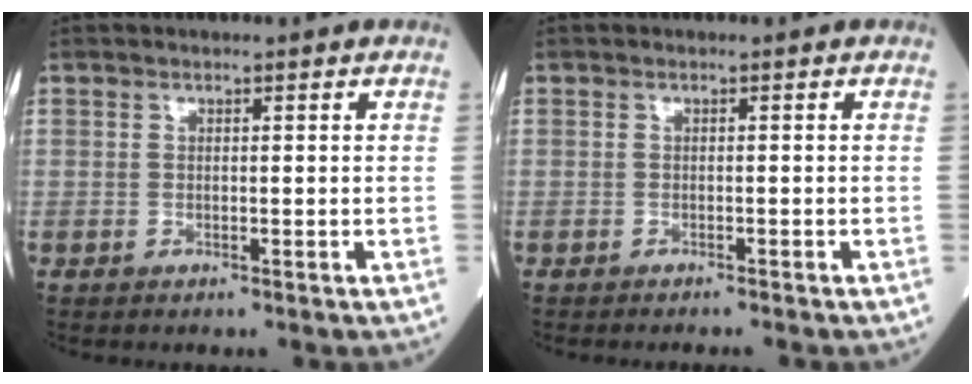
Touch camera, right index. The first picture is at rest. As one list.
[{"total": 2.2, "force": [-2.1, -0.1, 0.7], "torque": [-0.011, -0.001, -0.027]}]